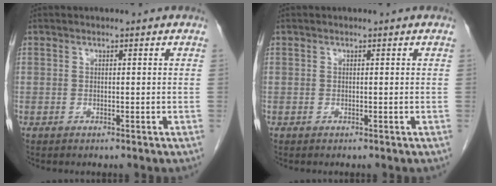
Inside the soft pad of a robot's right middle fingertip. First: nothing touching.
{"total": 0.0}